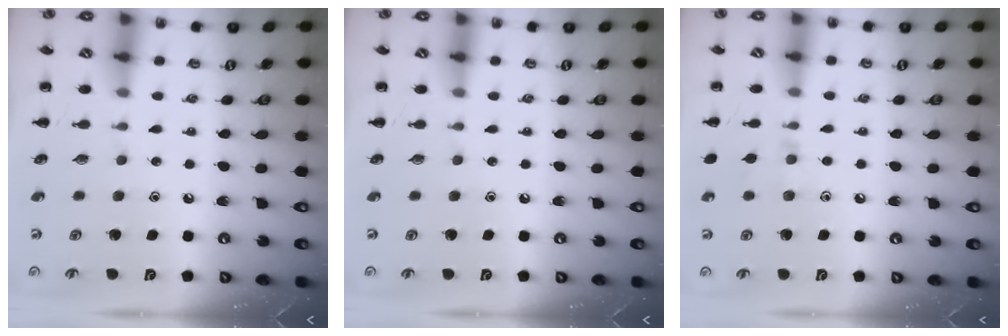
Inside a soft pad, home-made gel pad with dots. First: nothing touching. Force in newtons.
{"total": 0.0}
{"total": 5.4, "press": 5.1, "slide": 1.6}